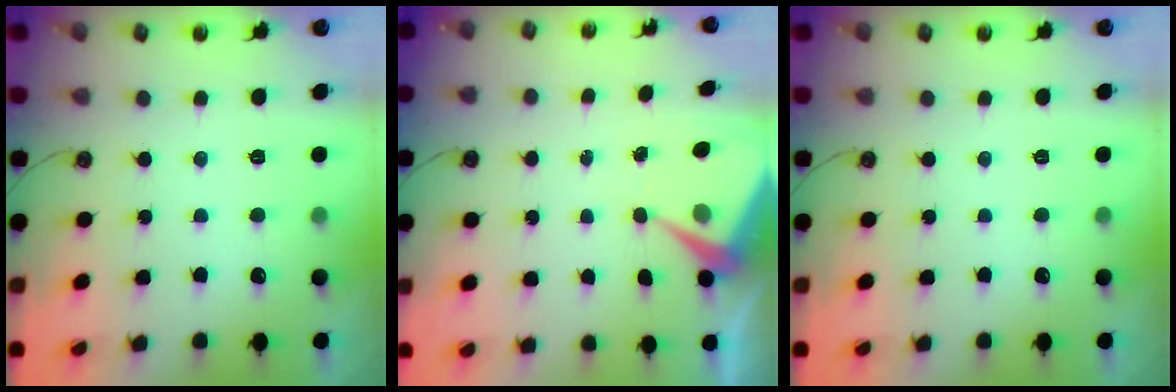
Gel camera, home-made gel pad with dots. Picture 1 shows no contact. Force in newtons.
{"total": 6.6, "press": 6.6, "slide": 0.5}
{"total": 0.0}